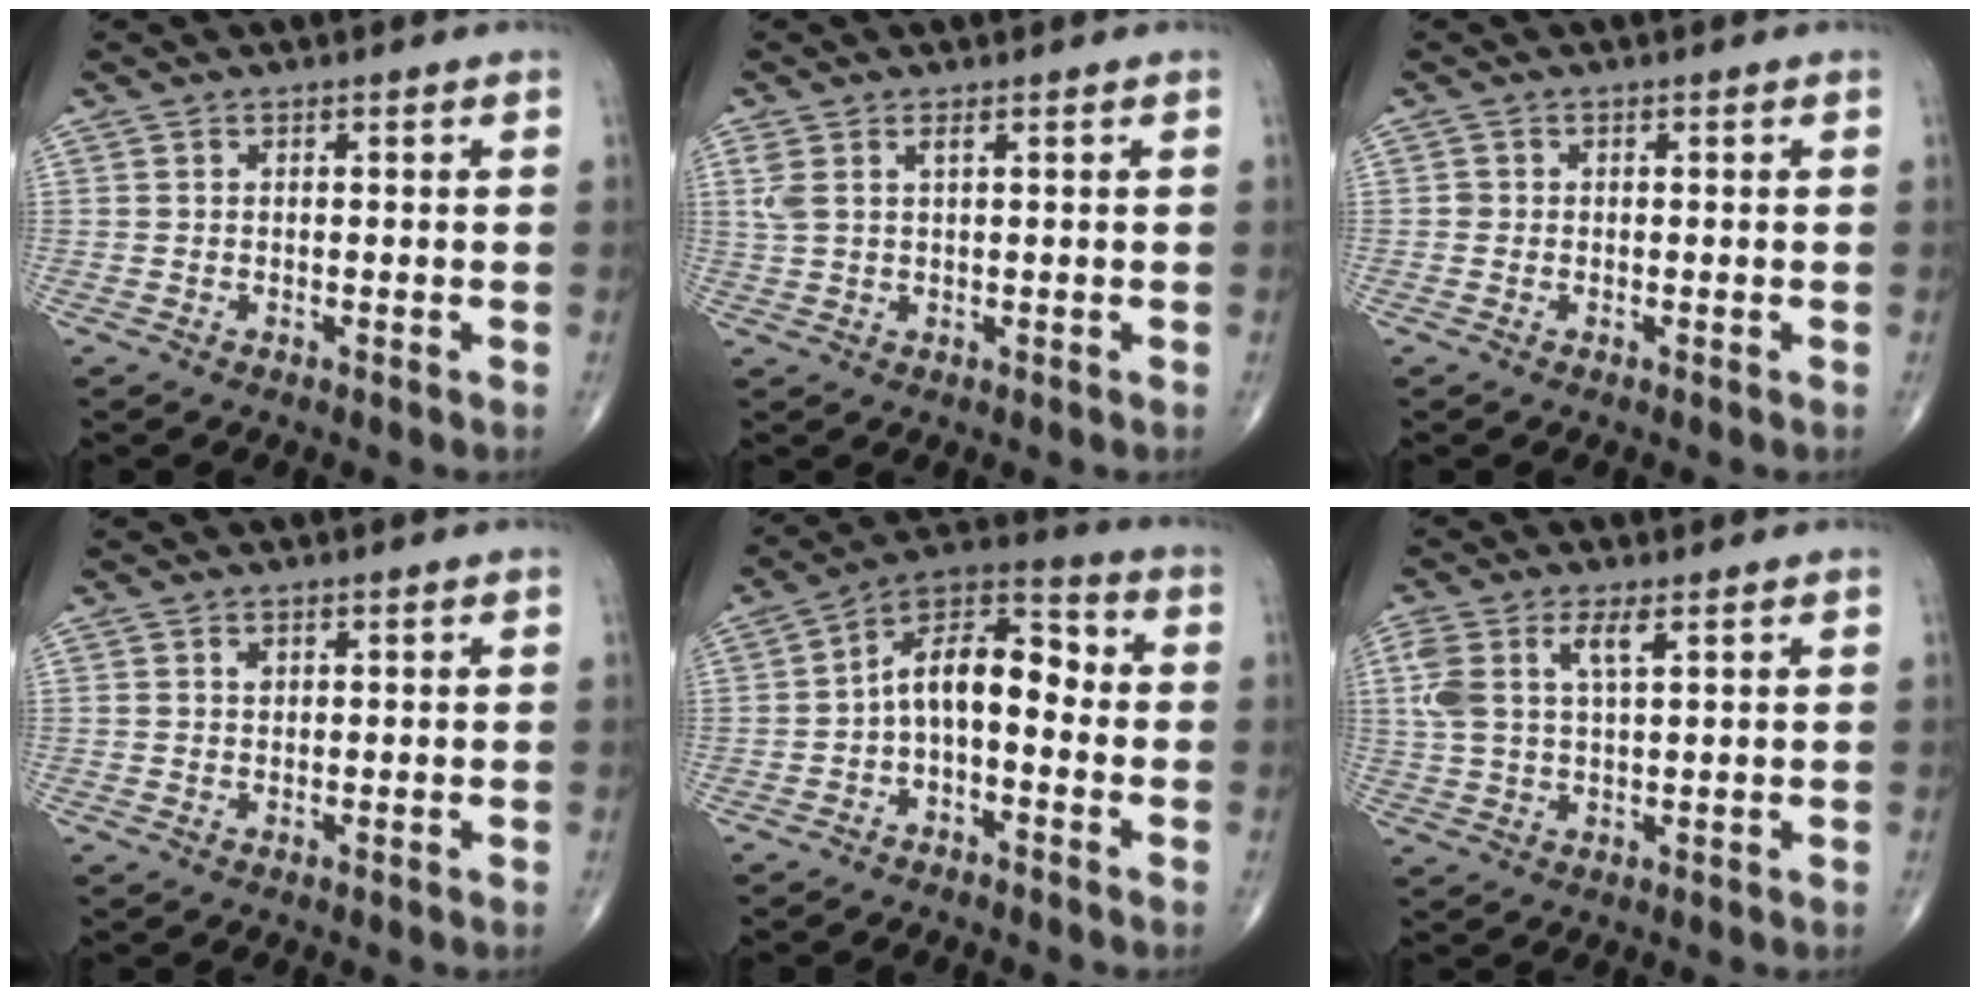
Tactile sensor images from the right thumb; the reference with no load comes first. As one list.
[{"total": 3.3, "force": [1.4, 1.3, 2.8], "torque": [-0.076, 0.009, 0.036]}, {"total": 0.6, "force": [-0.1, 0.6, 0.1], "torque": [0.001, 0.003, -0.003]}, {"total": 0.9, "force": [0.4, 0.7, 0.5], "torque": [-0.001, -0.001, 0.006]}, {"total": 11.2, "force": [-1.4, 6.0, 9.4], "torque": [-0.138, 0.052, -0.036]}, {"total": 7.6, "force": [2.9, 3.0, 6.3], "torque": [-0.153, 0.006, 0.063]}]